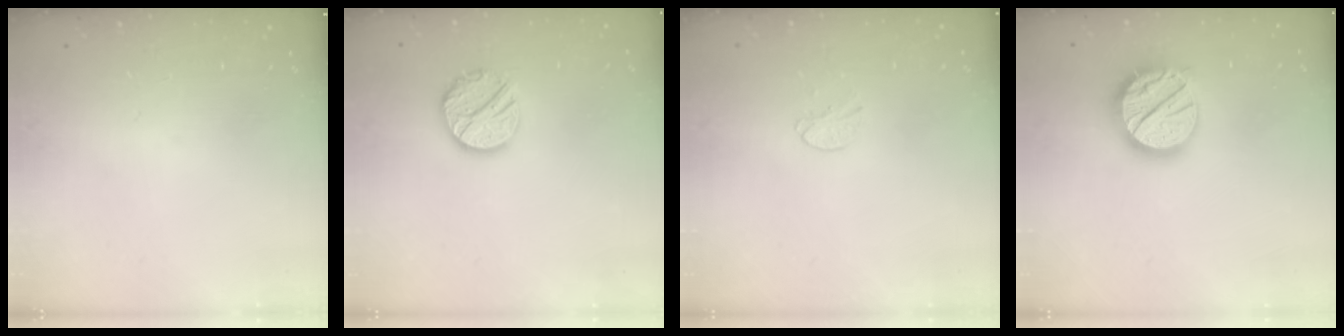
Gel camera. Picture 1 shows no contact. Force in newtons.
{"total": 11.6, "press": 11.6, "slide": 0.5}
{"total": 5.0, "press": 5.0, "slide": 0.4}
{"total": 18.7, "press": 18.6, "slide": 1.5}